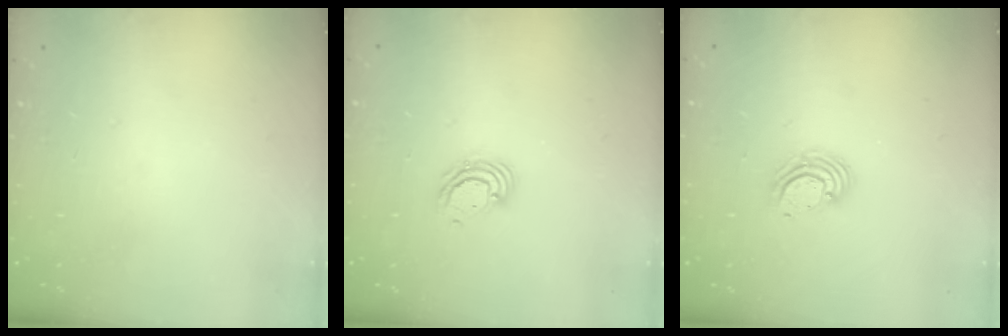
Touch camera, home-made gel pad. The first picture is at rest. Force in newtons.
{"total": 5.6, "press": 5.6, "slide": 0.4}
{"total": 4.0, "press": 3.9, "slide": 0.2}